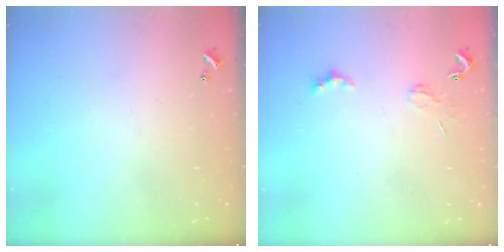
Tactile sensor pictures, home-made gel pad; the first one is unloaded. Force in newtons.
{"total": 2.0, "press": 1.9, "slide": 0.4}